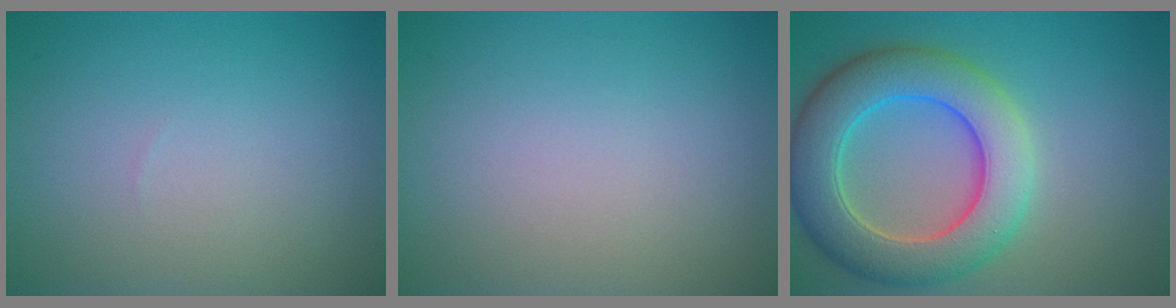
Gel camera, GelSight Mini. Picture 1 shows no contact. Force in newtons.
{"total": 0.0}
{"total": 8.5, "press": 8.5, "slide": 0.4}